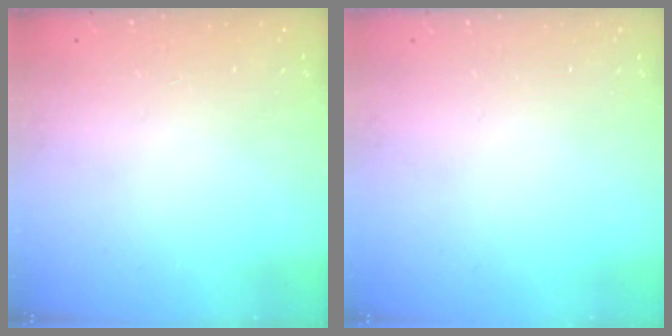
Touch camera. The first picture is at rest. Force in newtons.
{"total": 0.0}